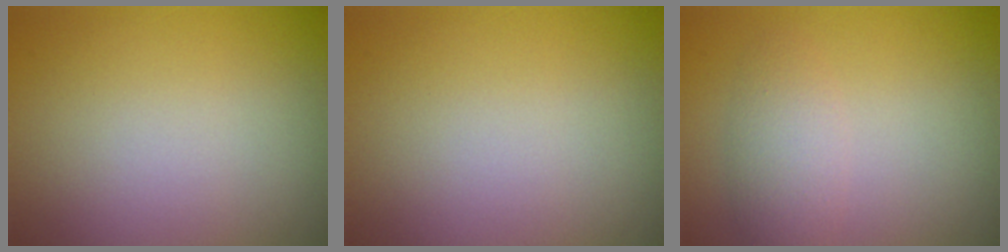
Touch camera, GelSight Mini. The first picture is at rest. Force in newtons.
{"total": 0.0}
{"total": 2.4, "press": 2.4, "slide": 0.1}